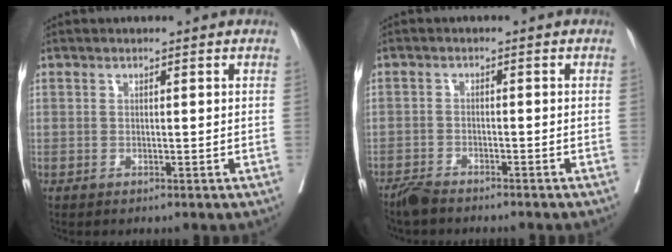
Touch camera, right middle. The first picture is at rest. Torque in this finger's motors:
{"motor_torque": [-0.21, -0.32, 0.01, 0.01]}